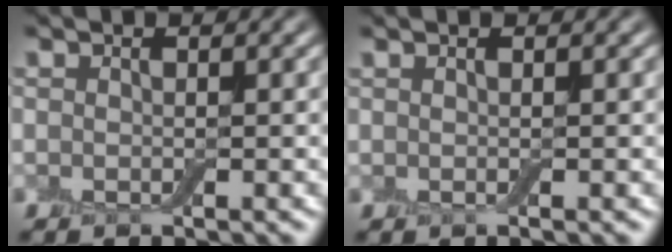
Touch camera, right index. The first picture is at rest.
{"total": 0.0}